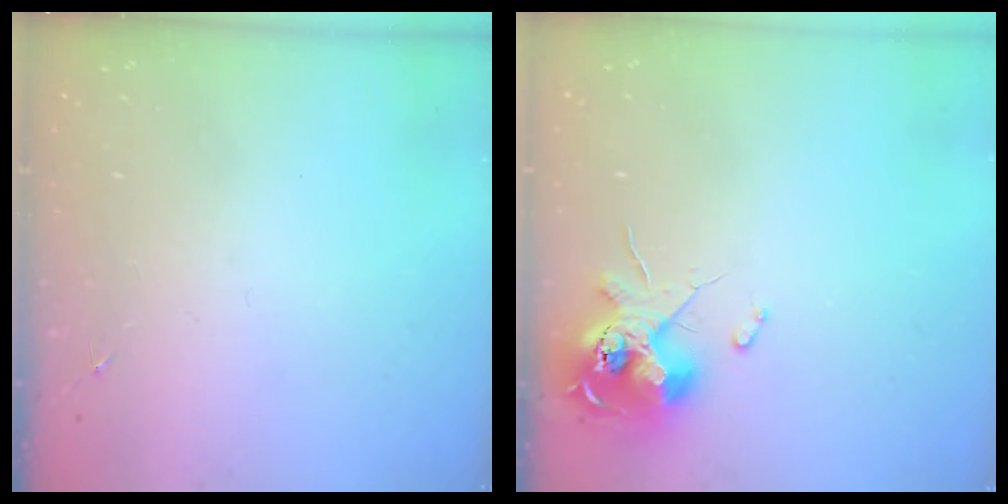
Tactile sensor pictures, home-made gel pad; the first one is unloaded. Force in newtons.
{"total": 12.4, "press": 12.3, "slide": 1.1}